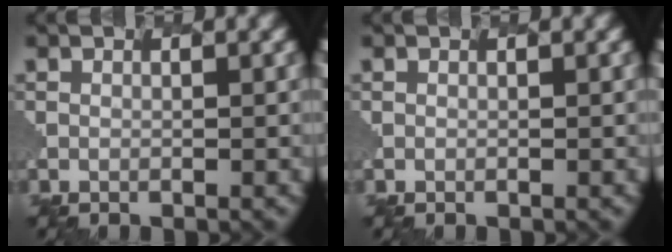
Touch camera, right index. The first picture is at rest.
{"total": 0.0}